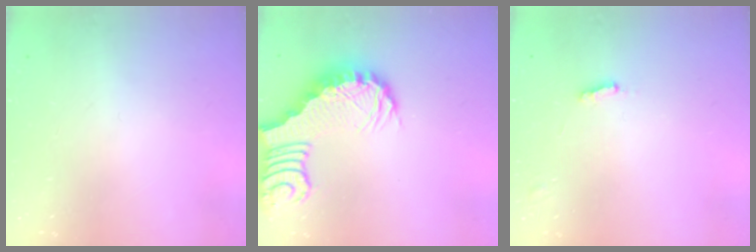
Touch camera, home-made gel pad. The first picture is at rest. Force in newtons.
{"total": 4.3, "press": 4.3, "slide": 0.5}
{"total": 1.9, "press": 1.9, "slide": 0.2}